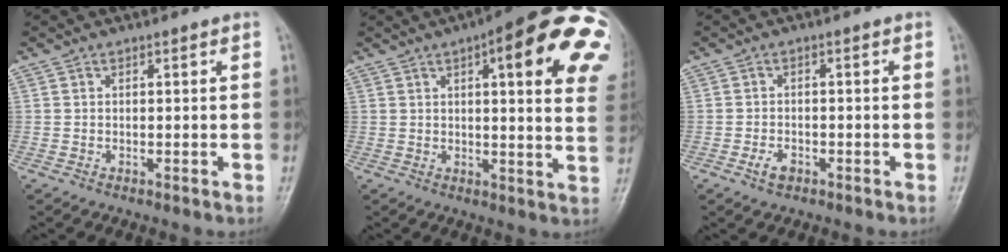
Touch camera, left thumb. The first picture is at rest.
{"total": 22.8, "force": [8.0, 6.2, 20.4], "torque": [-0.214, 0.006, 0.093]}
{"total": 2.8, "force": [-1.5, 1.7, 1.6], "torque": [-0.029, 0.009, -0.026]}